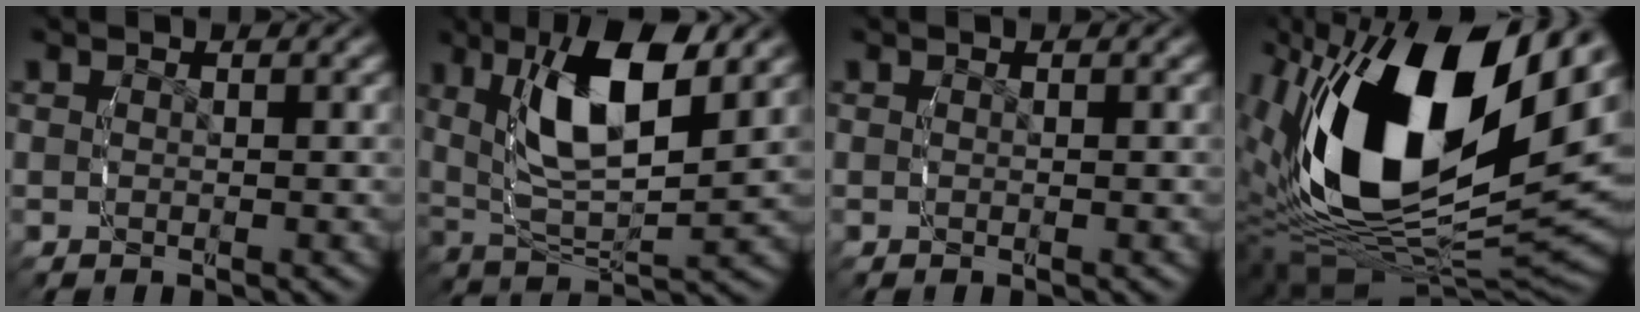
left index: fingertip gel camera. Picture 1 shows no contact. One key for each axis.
{"total": 9.3, "fx": 2.6, "fy": 4.5, "fz": 7.7, "tx": -0.153, "ty": -0.001, "tz": 0.049}
{"total": 0.0}
{"total": 21.5, "fx": 2.4, "fy": 11.9, "fz": 17.7, "tx": -0.344, "ty": -0.015, "tz": 0.042}